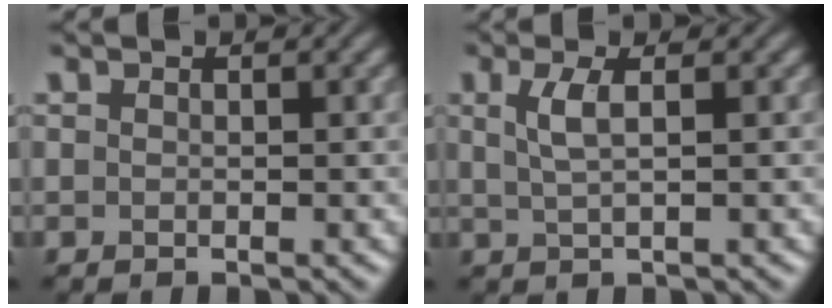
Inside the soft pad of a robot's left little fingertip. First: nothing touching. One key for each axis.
{"total": 2.4, "fx": 0.6, "fy": 0.7, "fz": 2.2, "tx": -0.044, "ty": 0.001, "tz": 0.013}